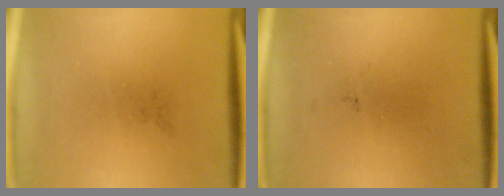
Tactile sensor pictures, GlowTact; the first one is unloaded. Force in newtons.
{"total": 0.0}